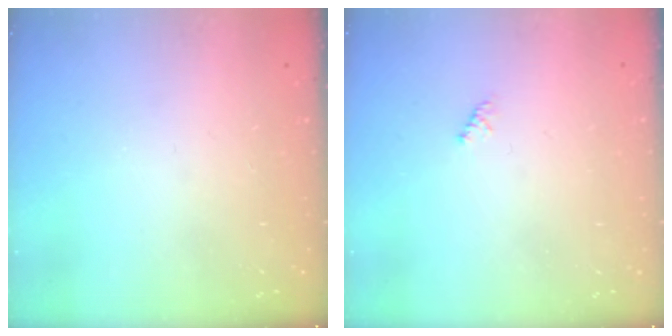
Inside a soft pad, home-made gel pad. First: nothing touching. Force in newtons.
{"total": 1.5, "press": 1.4, "slide": 0.4}